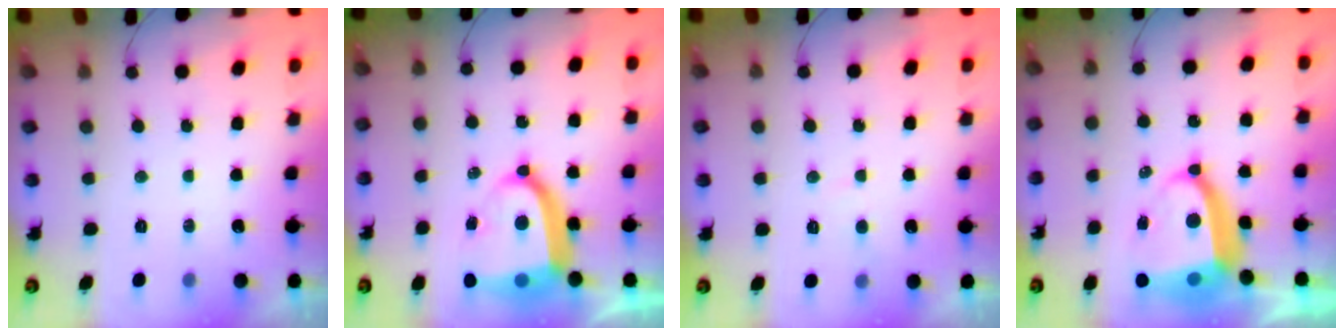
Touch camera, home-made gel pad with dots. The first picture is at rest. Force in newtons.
{"total": 16.3, "press": 16.2, "slide": 1.6}
{"total": 3.3, "press": 3.3, "slide": 0.4}
{"total": 10.7, "press": 10.7, "slide": 1.2}